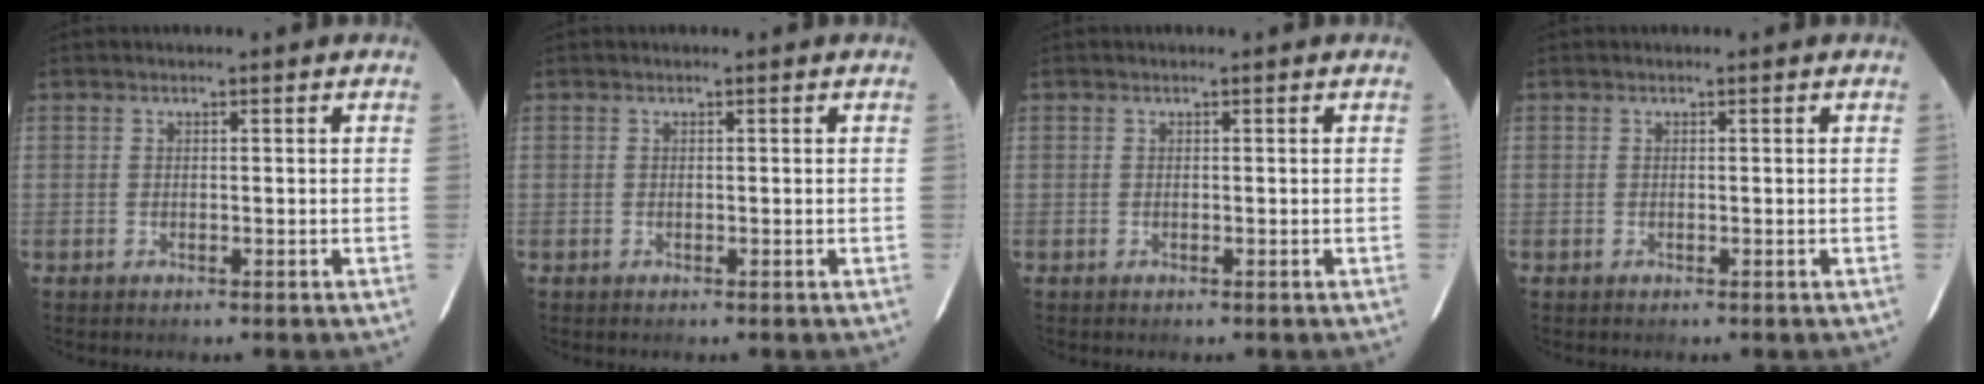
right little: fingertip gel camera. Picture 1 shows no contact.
{"total": 0.0}
{"total": 0.0}
{"total": 0.0}